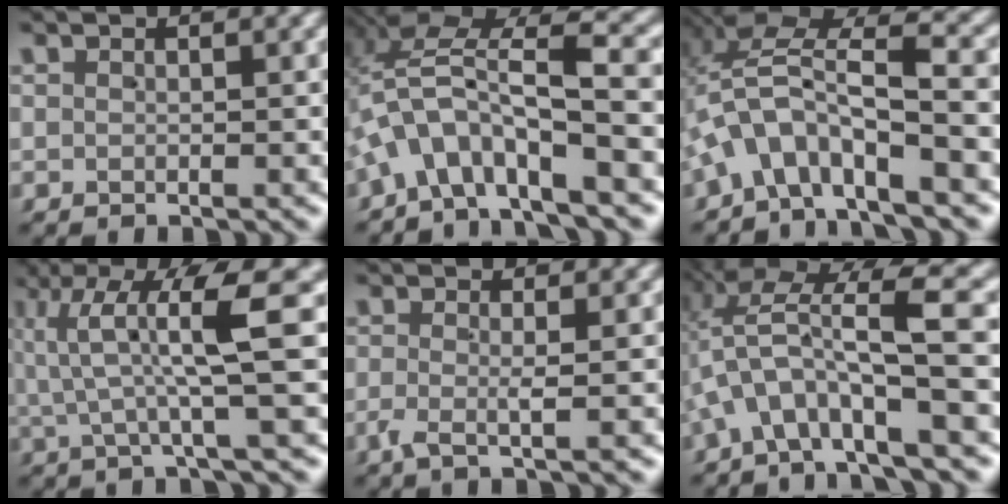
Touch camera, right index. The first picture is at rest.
{"total": 6.8, "force": [1.1, 3.6, 5.6], "torque": [-0.121, 0.003, 0.020]}
{"total": 6.8, "force": [1.2, 4.2, 5.2], "torque": [-0.118, 0.002, 0.017]}
{"total": 9.1, "force": [3.4, 3.1, 7.8], "torque": [-0.128, 0.031, 0.040]}
{"total": 1.8, "force": [-0.8, -0.1, 1.6], "torque": [-0.041, -0.007, -0.012]}
{"total": 6.1, "force": [1.7, 2.3, 5.4], "torque": [-0.110, 0.015, 0.029]}